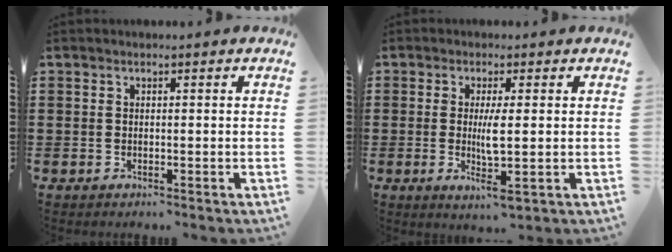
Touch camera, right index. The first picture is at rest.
{"total": 4.6, "force": [0.1, 0.6, 4.5], "torque": [-0.083, -0.002, 0.000]}